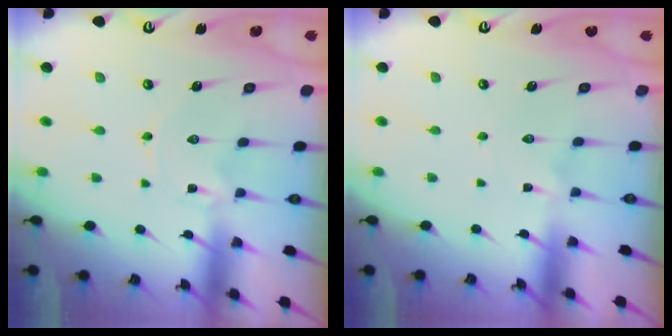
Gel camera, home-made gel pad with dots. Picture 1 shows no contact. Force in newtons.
{"total": 0.7, "press": 0.7, "slide": 0.1}